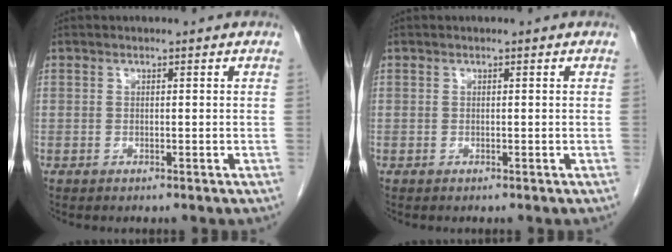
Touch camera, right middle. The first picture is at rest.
{"total": 0.0}